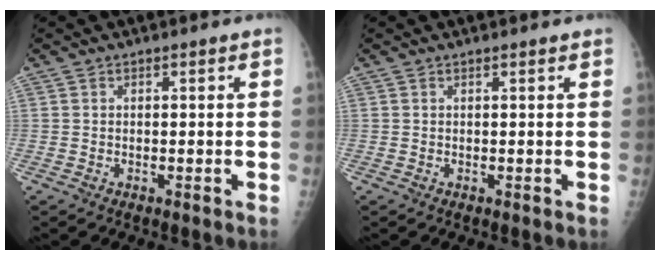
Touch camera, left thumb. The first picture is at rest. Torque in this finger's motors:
{"motor_torque": [-0.23, -0.06, -0.07, -0.07, 0.00]}